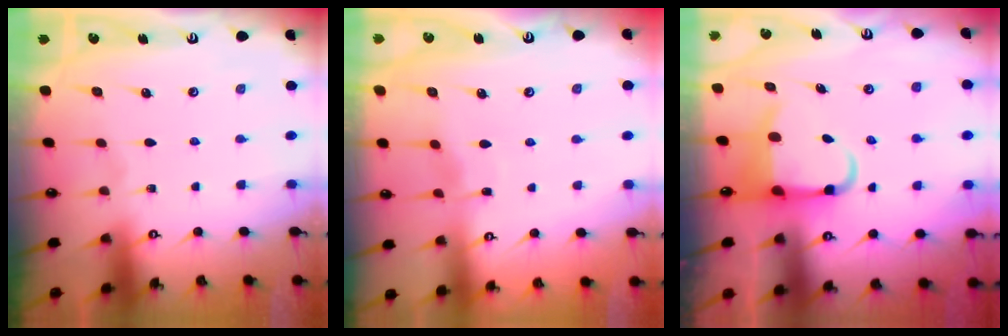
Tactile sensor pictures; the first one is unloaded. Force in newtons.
{"total": 4.3, "press": 4.3, "slide": 0.4}
{"total": 4.9, "press": 4.7, "slide": 1.5}